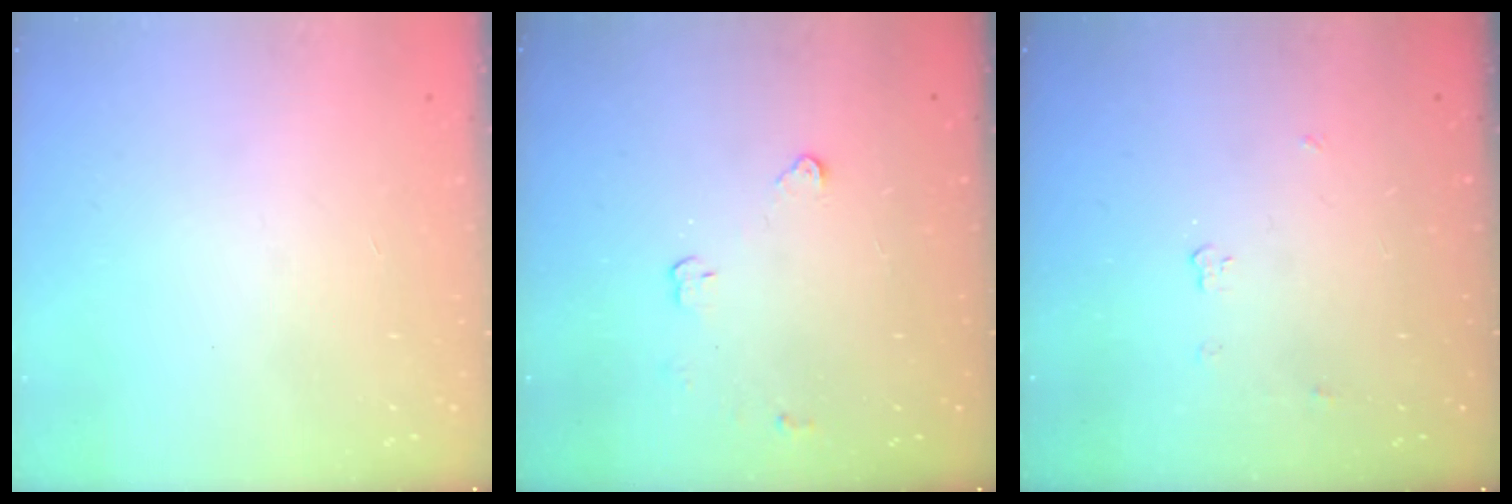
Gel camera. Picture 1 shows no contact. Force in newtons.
{"total": 2.9, "press": 2.9, "slide": 0.4}
{"total": 4.1, "press": 4.1, "slide": 0.3}